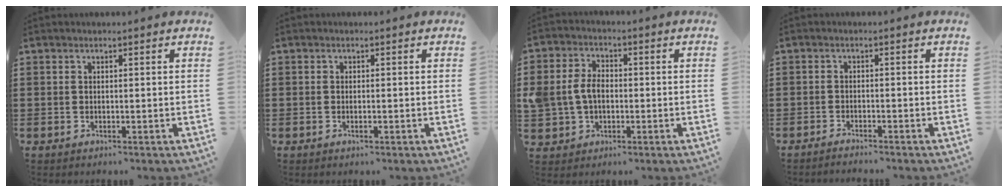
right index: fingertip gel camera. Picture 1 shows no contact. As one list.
[{"total": 0.6, "force": [-0.2, 0.2, 0.6], "torque": [-0.012, -0.004, -0.002]}, {"total": 5.7, "force": [-0.3, 4.4, 3.6], "torque": [-0.106, 0.003, -0.015]}, {"total": 1.4, "force": [-1.4, 0.0, 0.0], "torque": [-0.003, 0.003, -0.029]}]